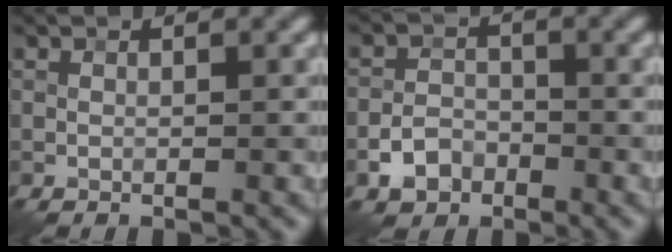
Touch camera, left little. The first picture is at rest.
{"total": 2.9, "force": [-1.6, 2.1, 1.2], "torque": [-0.016, 0.006, -0.034]}